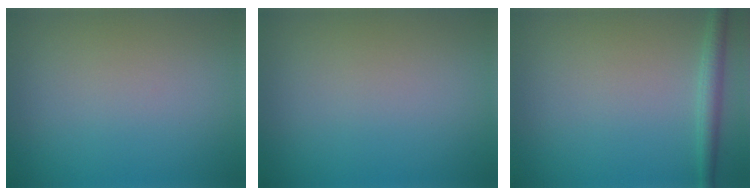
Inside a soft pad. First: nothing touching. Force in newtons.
{"total": 0.0}
{"total": 1.9, "press": 1.9, "slide": 0.1}